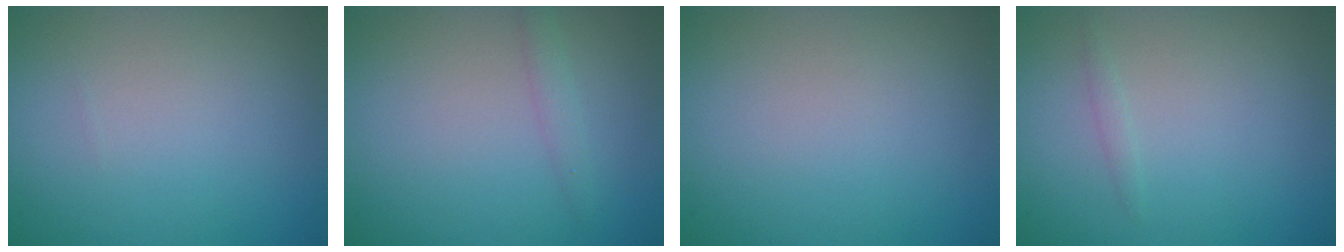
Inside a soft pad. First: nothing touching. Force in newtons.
{"total": 1.2, "press": 1.2, "slide": 0.0}
{"total": 0.0}
{"total": 0.5, "press": 0.5, "slide": 0.0}